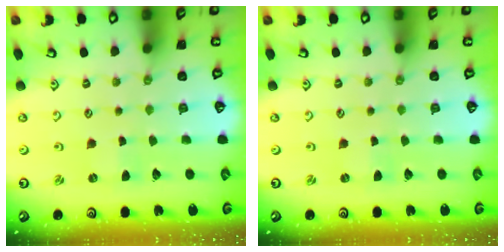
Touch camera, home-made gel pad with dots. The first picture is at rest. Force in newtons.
{"total": 0.0}